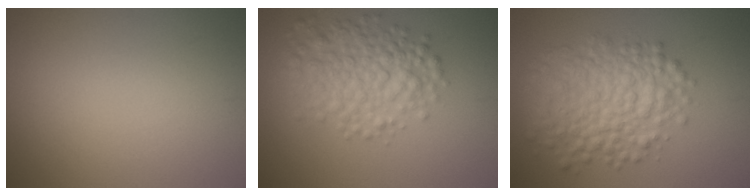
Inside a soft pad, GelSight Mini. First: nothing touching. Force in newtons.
{"total": 5.2, "press": 5.2, "slide": 0.1}
{"total": 6.8, "press": 6.8, "slide": 0.1}